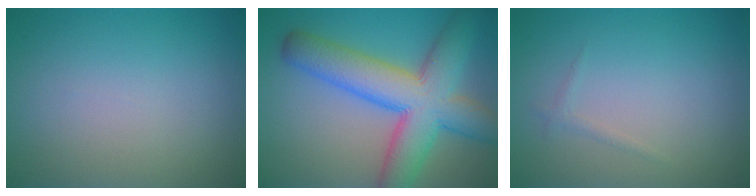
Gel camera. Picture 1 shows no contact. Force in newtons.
{"total": 9.9, "press": 9.9, "slide": 0.4}
{"total": 0.7, "press": 0.7, "slide": 0.0}